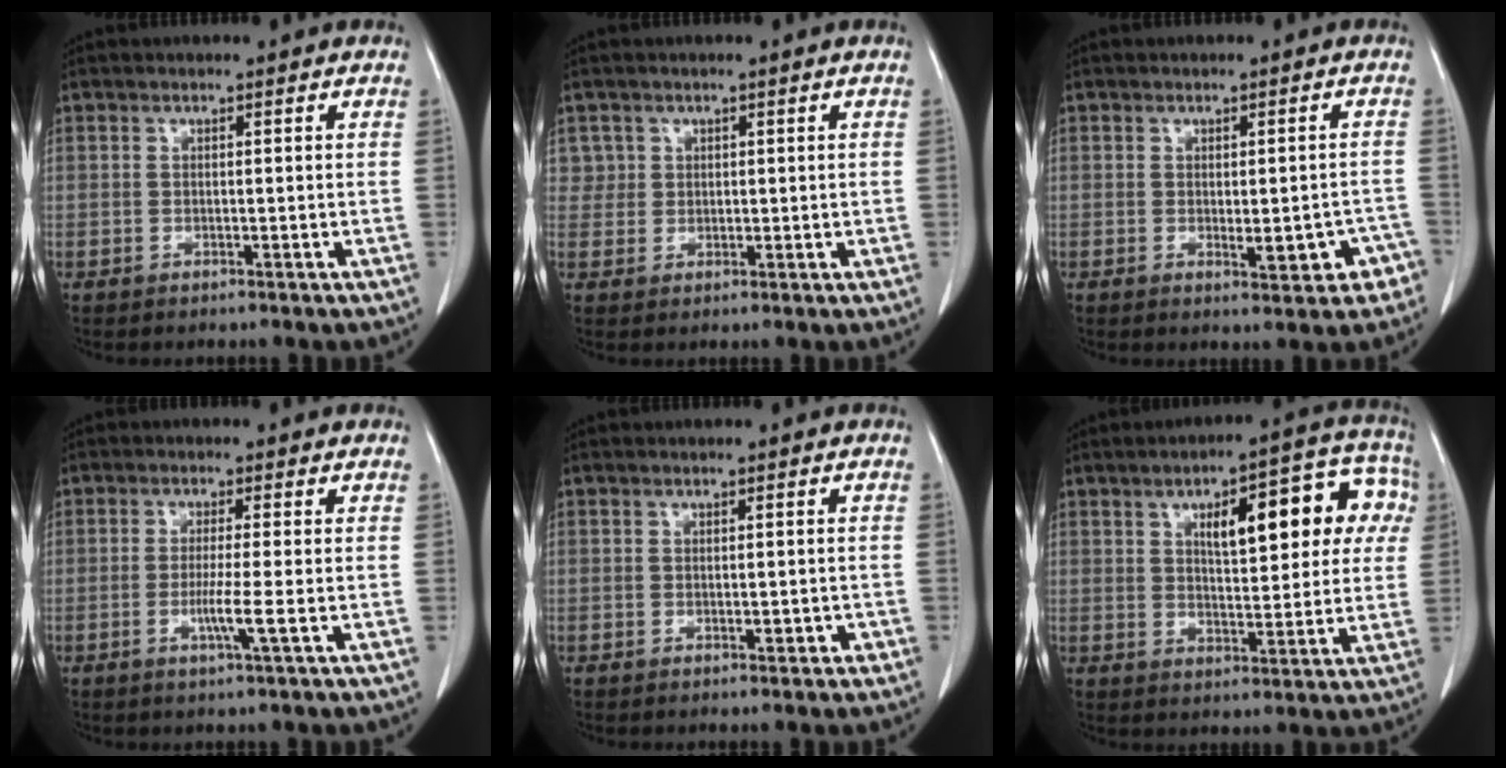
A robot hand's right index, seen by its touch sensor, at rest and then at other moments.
{"total": 2.4, "force": [1.1, 2.1, -0.3], "torque": [0.021, 0.002, 0.013]}
{"total": 5.2, "force": [-2.1, 2.0, 4.4], "torque": [-0.039, 0.008, -0.019]}
{"total": 4.0, "force": [-1.1, -0.8, 3.8], "torque": [-0.074, -0.010, -0.022]}
{"total": 1.2, "force": [-0.5, 0.5, 1.0], "torque": [-0.012, 0.000, -0.004]}
{"total": 14.6, "force": [4.4, 5.1, 13.0], "torque": [-0.163, 0.041, 0.056]}